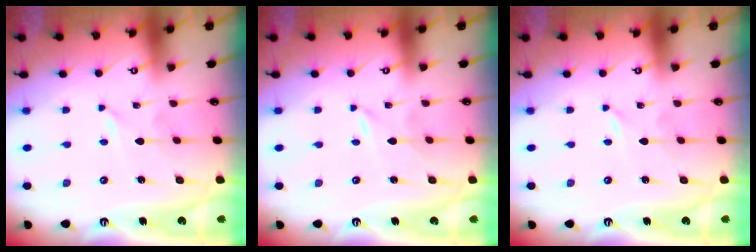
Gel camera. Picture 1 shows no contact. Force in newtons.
{"total": 0.0}
{"total": 0.0}